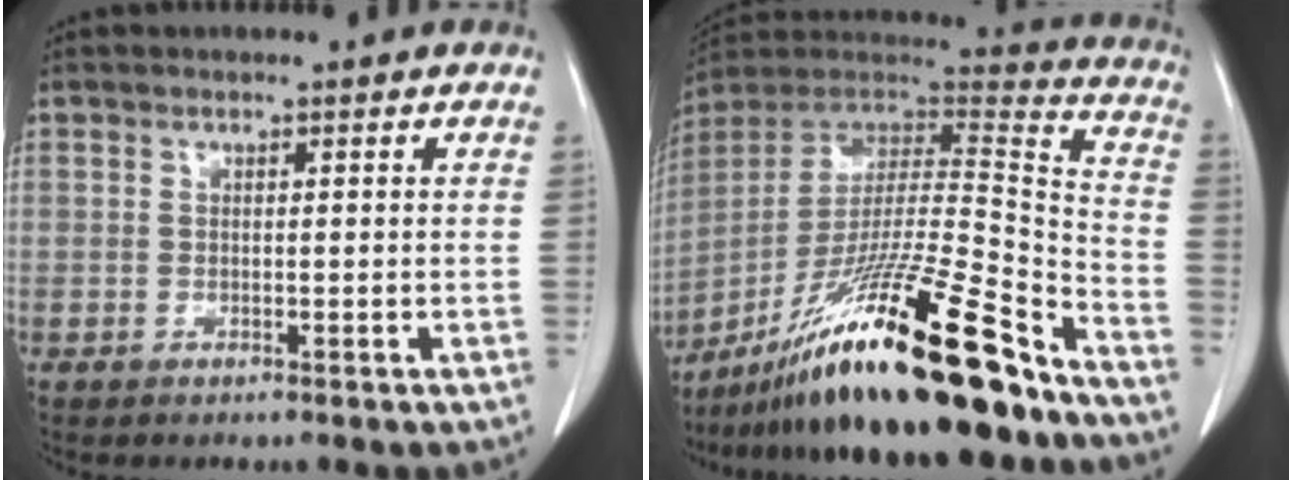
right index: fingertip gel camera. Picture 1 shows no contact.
{"total": 29.1, "force": [-20.7, 1.8, 20.3], "torque": [-0.317, -0.019, -0.357]}